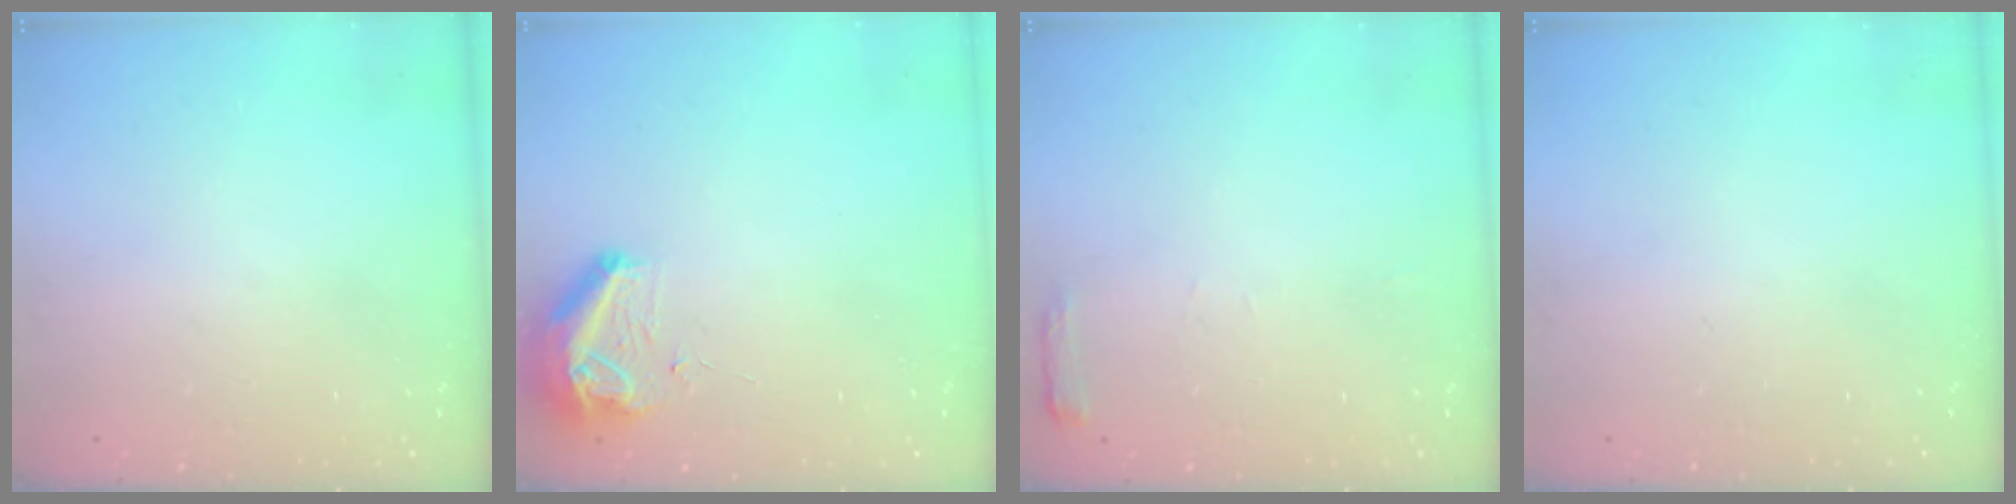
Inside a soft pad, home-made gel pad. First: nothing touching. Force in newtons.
{"total": 9.6, "press": 9.3, "slide": 2.5}
{"total": 3.3, "press": 3.3, "slide": 0.5}
{"total": 0.0}